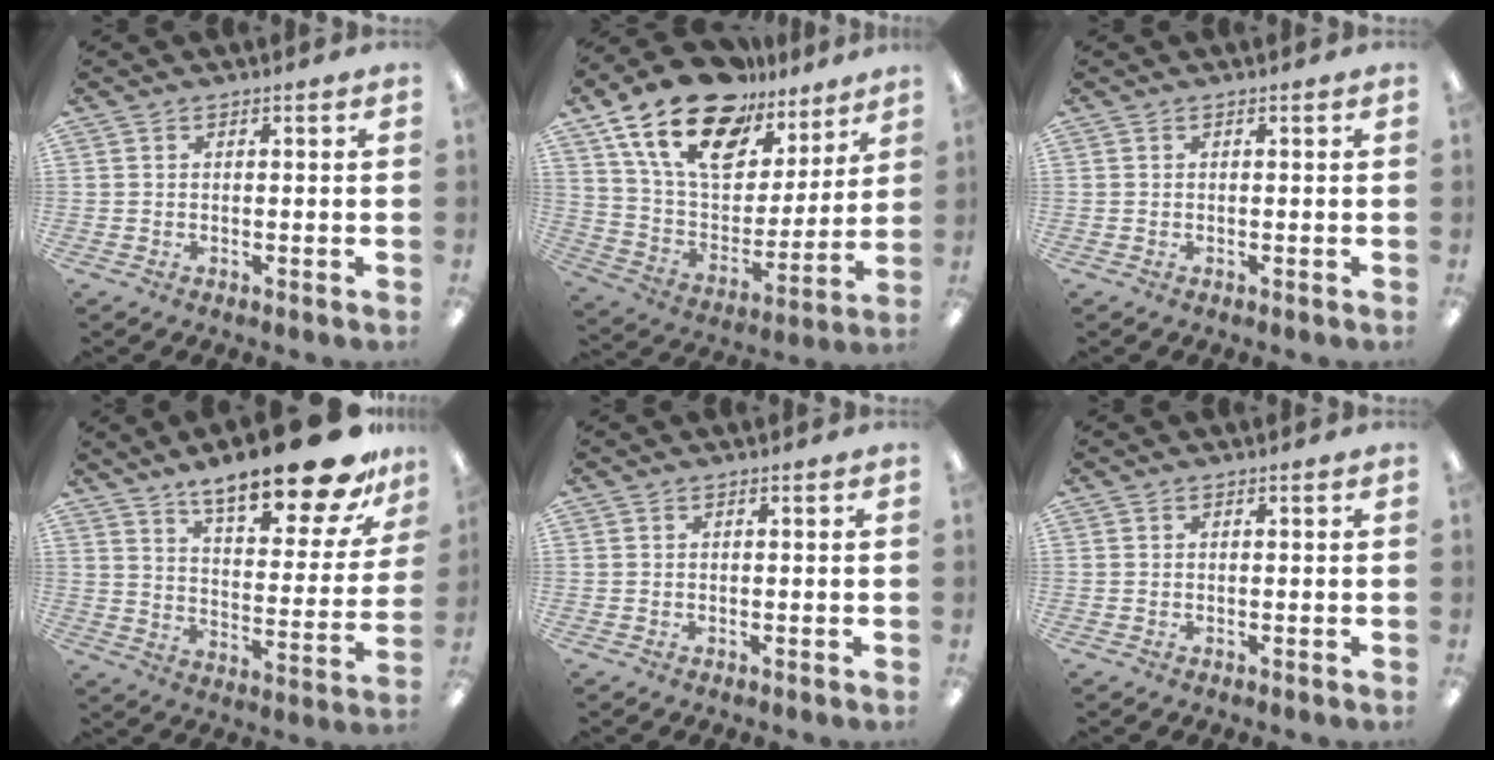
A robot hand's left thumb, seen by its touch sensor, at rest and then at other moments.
{"total": 21.5, "force": [14.3, 11.0, 11.8], "torque": [-0.227, -0.076, 0.256]}
{"total": 0.0}
{"total": 20.8, "force": [15.6, 5.3, 12.7], "torque": [-0.192, -0.109, 0.257]}
{"total": 0.0}
{"total": 0.0}